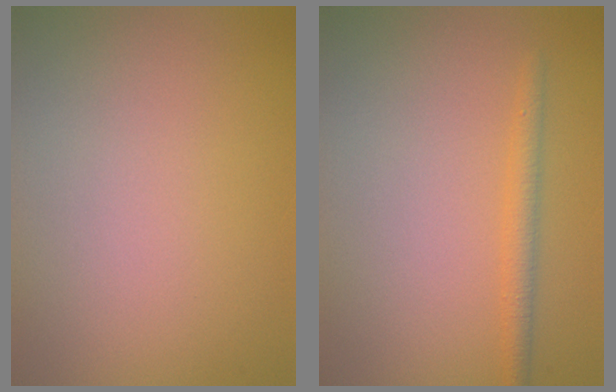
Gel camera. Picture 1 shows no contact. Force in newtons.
{"total": 1.8, "press": 1.8, "slide": 0.0}